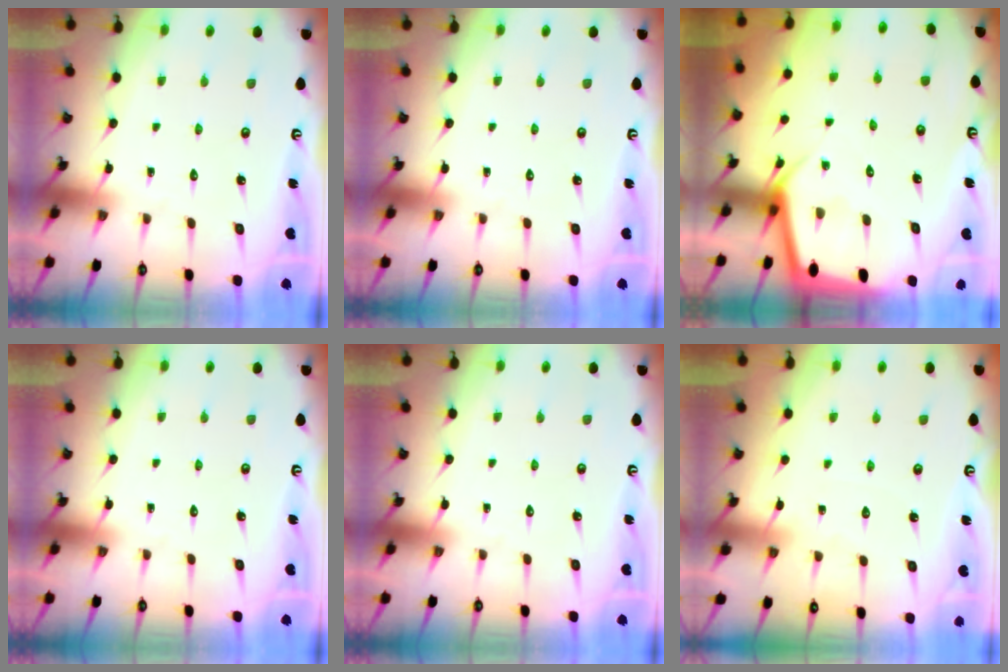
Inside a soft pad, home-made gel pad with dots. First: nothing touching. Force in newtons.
{"total": 0.0}
{"total": 4.5, "press": 4.4, "slide": 0.5}
{"total": 0.0}
{"total": 0.0}
{"total": 2.9, "press": 2.9, "slide": 0.5}